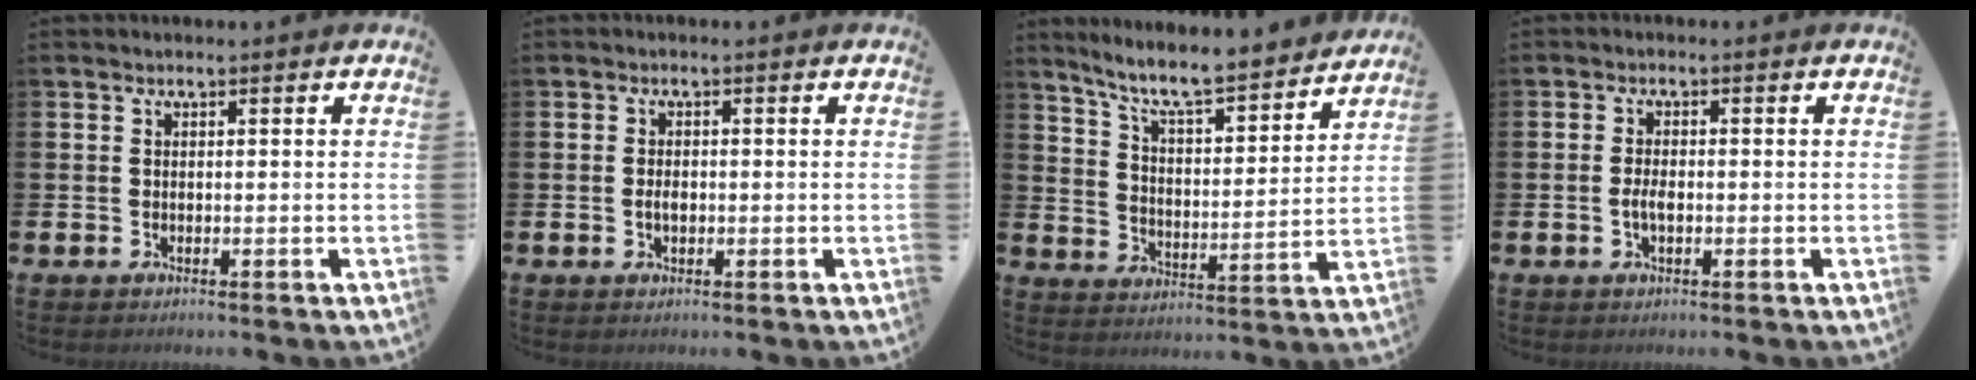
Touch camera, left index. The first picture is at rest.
{"total": 1.5, "force": [-0.2, 0.9, 1.2], "torque": [-0.020, 0.004, -0.006]}
{"total": 8.4, "force": [7.7, 0.8, 3.1], "torque": [-0.086, -0.061, 0.130]}
{"total": 2.0, "force": [-0.4, 0.9, 1.7], "torque": [-0.029, 0.000, -0.009]}